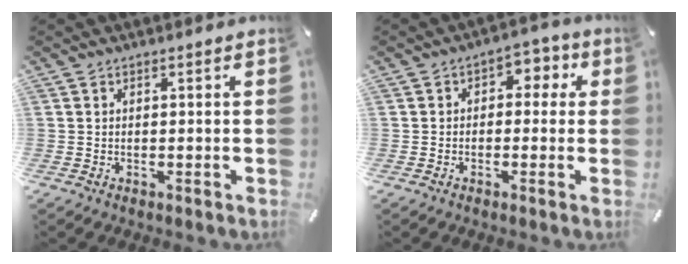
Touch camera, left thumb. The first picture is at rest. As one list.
[{"total": 4.0, "force": [-0.4, 3.2, 2.5], "torque": [-0.028, 0.006, -0.017]}]